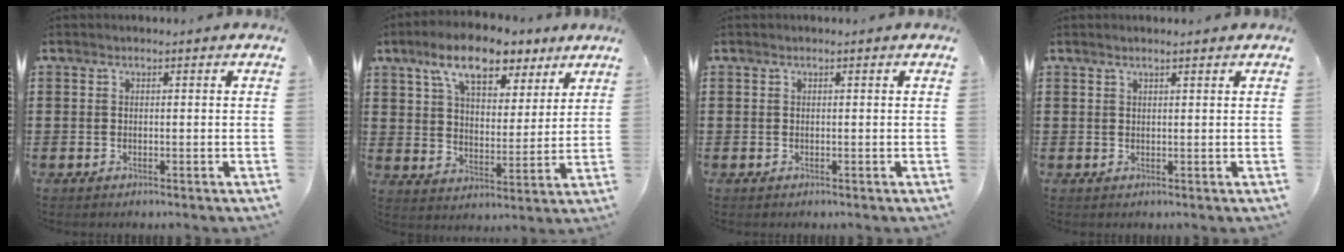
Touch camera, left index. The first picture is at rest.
{"total": 10.6, "force": [7.8, 4.2, 5.9], "torque": [-0.117, -0.015, 0.138]}
{"total": 0.0}
{"total": 1.2, "force": [1.0, 0.0, 0.7], "torque": [-0.013, 0.000, 0.018]}